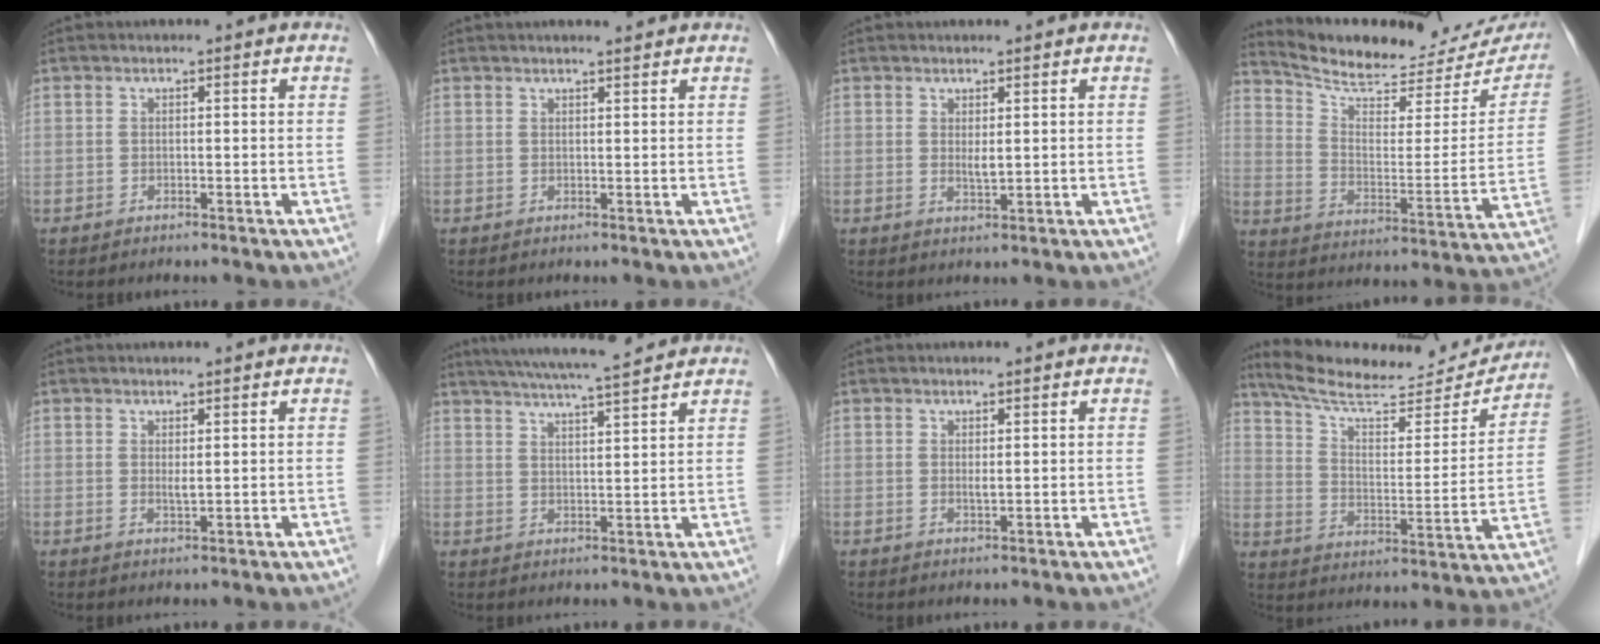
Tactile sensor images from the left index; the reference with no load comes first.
{"total": 3.1, "force": [2.7, 0.2, 1.3], "torque": [-0.019, 0.013, 0.038]}
{"total": 1.6, "force": [0.6, 0.3, 1.5], "torque": [-0.031, -0.004, 0.014]}
{"total": 22.4, "force": [20.3, 6.1, 7.4], "torque": [-0.112, -0.038, 0.272]}
{"total": 1.3, "force": [0.5, 0.1, 1.2], "torque": [-0.026, -0.003, 0.011]}
{"total": 11.3, "force": [10.1, 0.3, 5.1], "torque": [-0.090, 0.021, 0.148]}
{"total": 0.9, "force": [0.4, 0.1, 0.8], "torque": [-0.020, -0.001, 0.007]}
{"total": 21.0, "force": [19.7, 3.4, 6.4], "torque": [-0.102, -0.023, 0.282]}